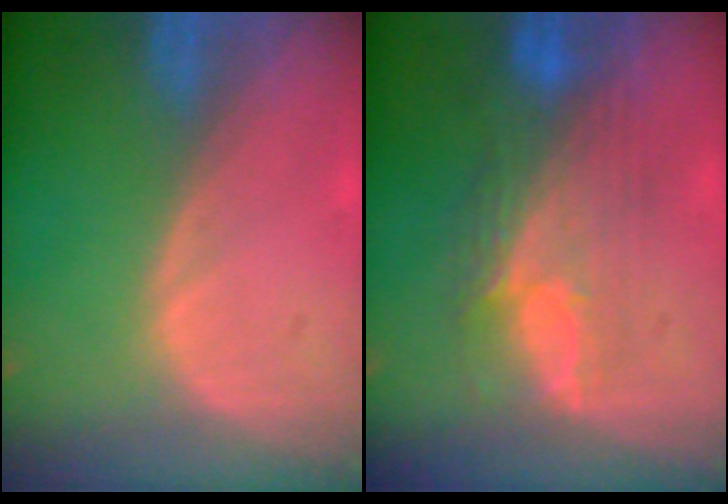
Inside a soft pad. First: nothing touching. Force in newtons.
{"total": 8.5, "press": 8.1, "slide": 2.6}